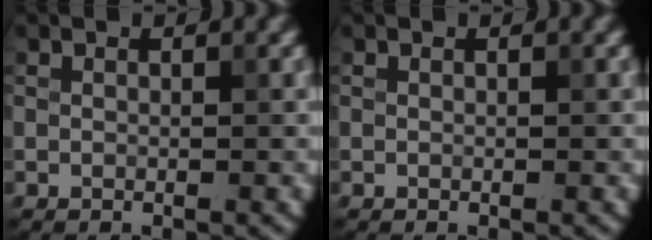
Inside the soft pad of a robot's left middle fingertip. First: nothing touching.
{"total": 0.0}